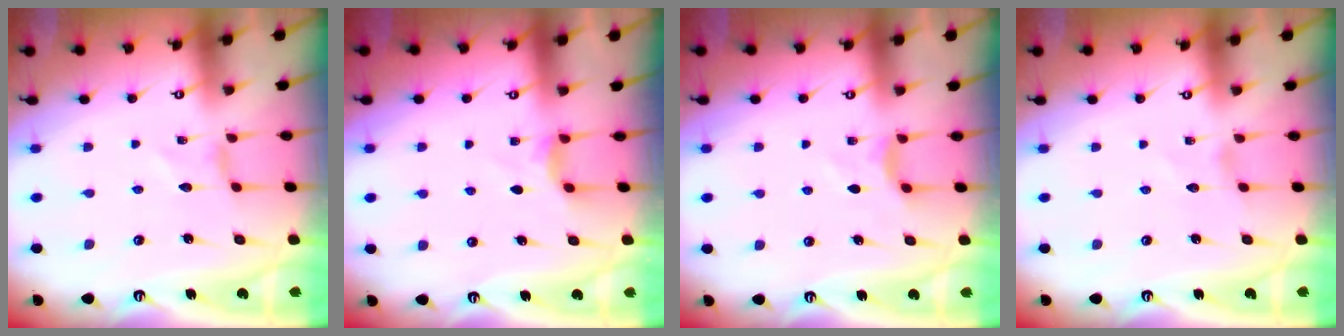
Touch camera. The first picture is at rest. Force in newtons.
{"total": 2.8, "press": 2.8, "slide": 0.5}
{"total": 5.5, "press": 5.4, "slide": 0.7}
{"total": 0.0}